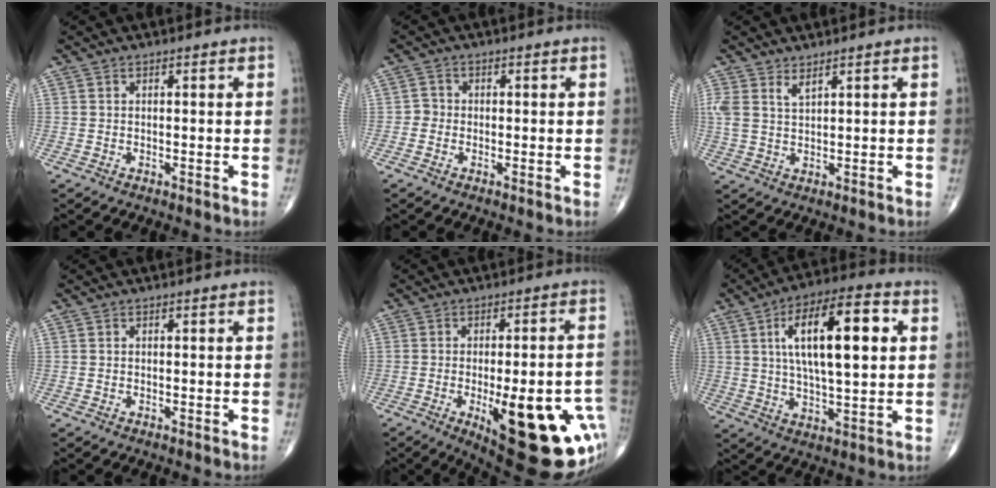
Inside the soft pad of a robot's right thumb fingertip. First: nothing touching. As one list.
[{"total": 1.8, "force": [-0.6, 1.7, 0.5], "torque": [0.002, 0.007, -0.018]}, {"total": 3.6, "force": [2.4, 1.2, 2.4], "torque": [-0.054, -0.009, 0.054]}, {"total": 0.0}, {"total": 25.5, "force": [-8.5, 8.8, 22.4], "torque": [-0.212, 0.005, -0.090]}, {"total": 18.7, "force": [4.7, 6.8, 16.8], "torque": [-0.266, 0.005, 0.074]}]